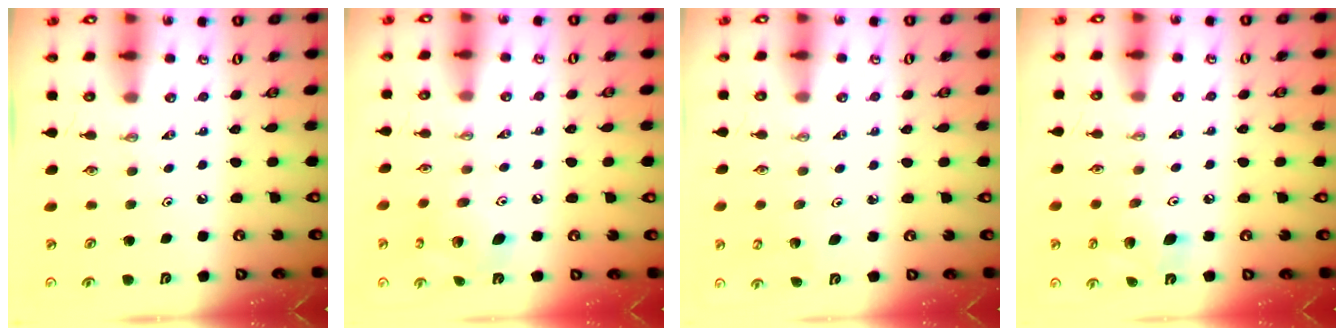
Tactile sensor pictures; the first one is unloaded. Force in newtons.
{"total": 10.8, "press": 10.7, "slide": 1.0}
{"total": 3.0, "press": 2.9, "slide": 0.4}
{"total": 10.4, "press": 10.2, "slide": 1.8}